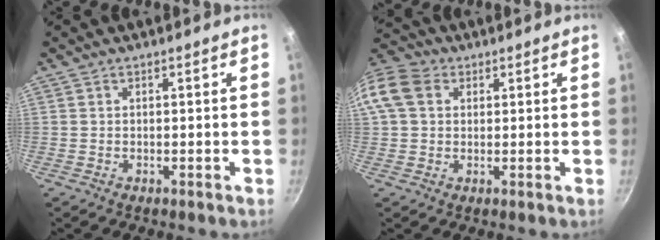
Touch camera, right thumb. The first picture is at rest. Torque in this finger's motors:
{"motor_torque": [-0.39, 0.56, 0.24, -0.23, 0.20]}